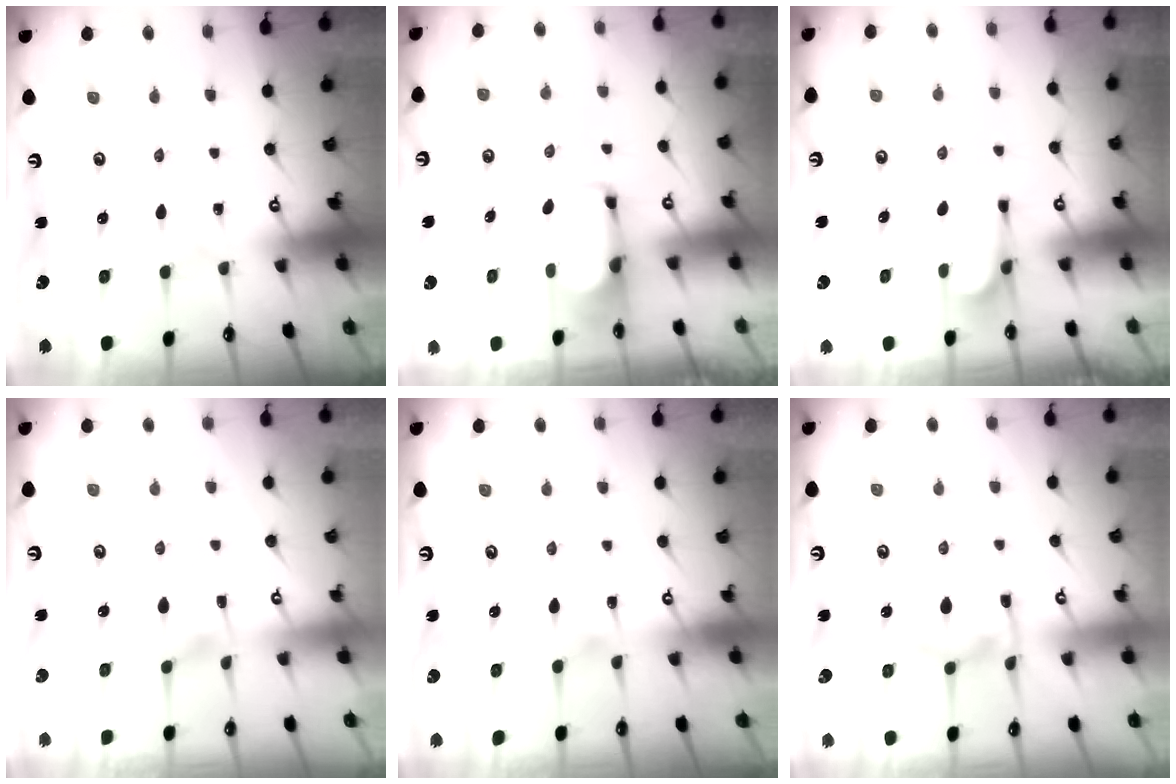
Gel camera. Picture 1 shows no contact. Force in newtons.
{"total": 1.8, "press": 1.6, "slide": 0.7}
{"total": 2.4, "press": 2.2, "slide": 1.0}
{"total": 4.4, "press": 4.3, "slide": 1.0}
{"total": 3.3, "press": 3.3, "slide": 0.5}
{"total": 10.1, "press": 10.0, "slide": 1.2}